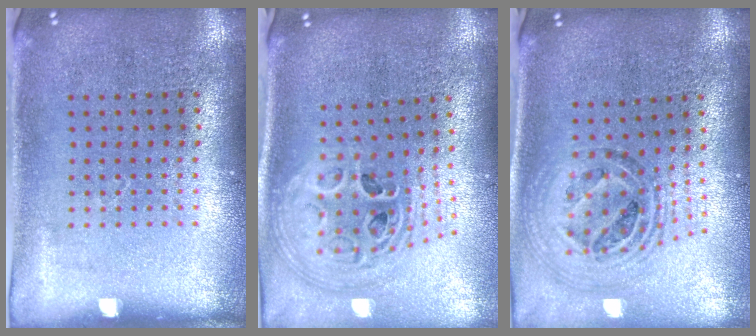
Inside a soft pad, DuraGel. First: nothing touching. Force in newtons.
{"total": 2.7, "press": 2.0, "slide": 1.8}
{"total": 1.5, "press": 1.3, "slide": 0.6}